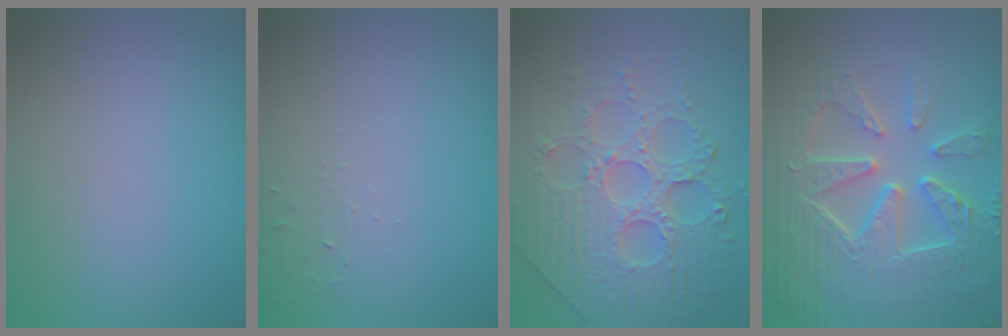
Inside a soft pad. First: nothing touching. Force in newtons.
{"total": 1.0, "press": 0.9, "slide": 0.1}
{"total": 7.9, "press": 6.0, "slide": 5.1}
{"total": 9.0, "press": 6.6, "slide": 6.1}